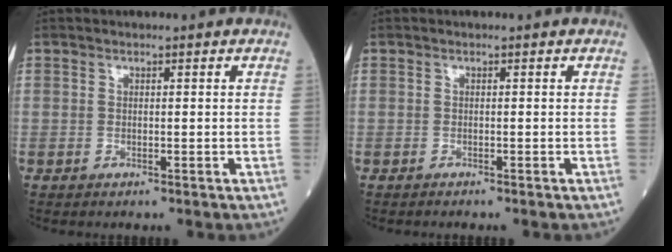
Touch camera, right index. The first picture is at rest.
{"total": 0.9, "force": [-0.9, 0.0, 0.3], "torque": [-0.006, 0.000, -0.012]}